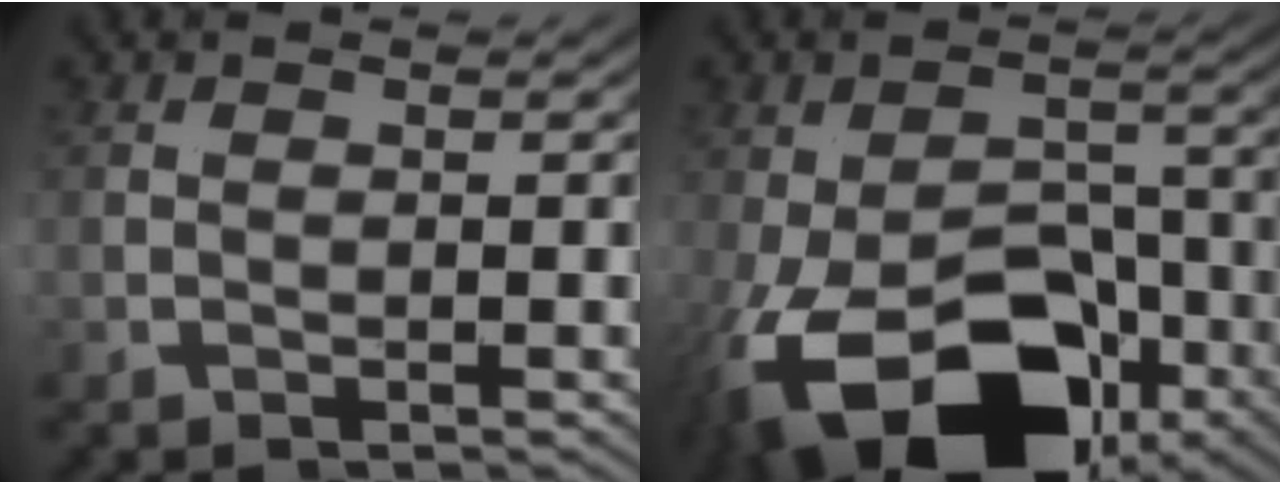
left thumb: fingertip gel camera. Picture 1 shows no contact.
{"total": 16.0, "force": [-5.8, 8.3, 12.4], "torque": [-0.213, -0.053, -0.064]}